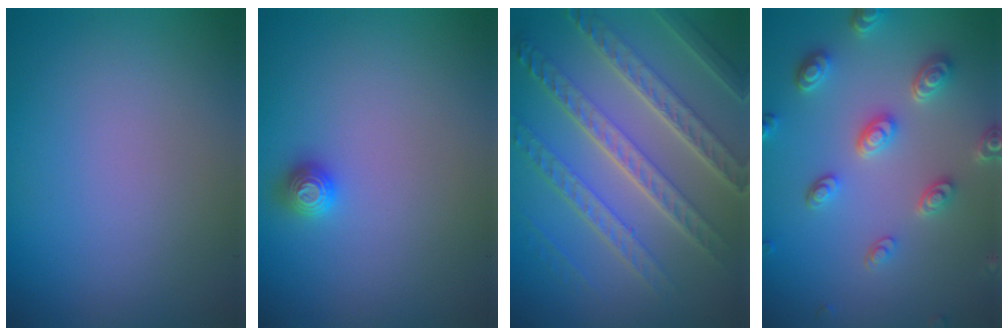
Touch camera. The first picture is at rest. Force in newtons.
{"total": 1.2, "press": 1.1, "slide": 0.2}
{"total": 8.2, "press": 5.8, "slide": 5.8}
{"total": 4.5, "press": 3.6, "slide": 2.7}